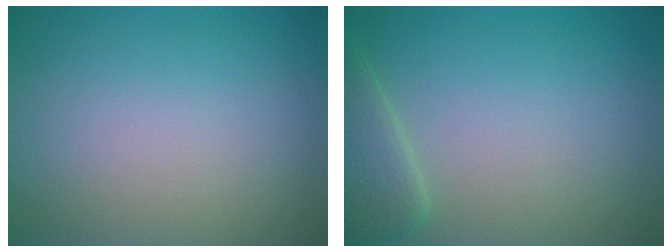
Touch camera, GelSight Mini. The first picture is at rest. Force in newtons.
{"total": 2.8, "press": 2.8, "slide": 0.2}